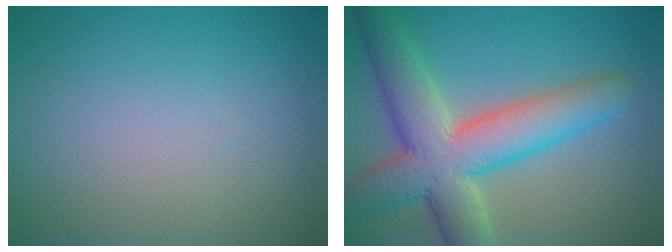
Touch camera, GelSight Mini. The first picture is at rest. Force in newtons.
{"total": 9.5, "press": 9.5, "slide": 0.7}